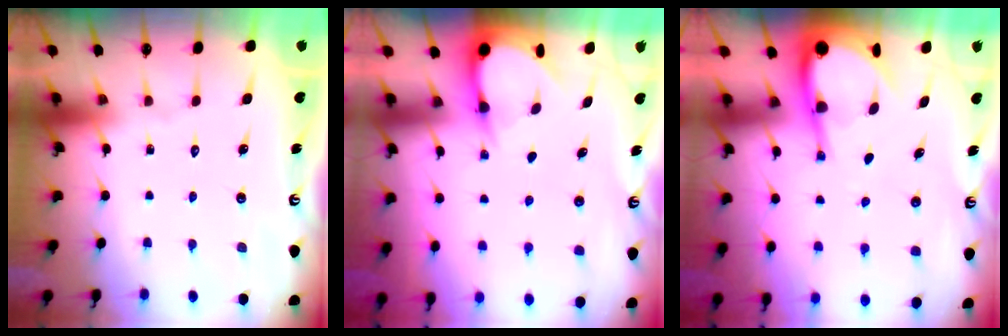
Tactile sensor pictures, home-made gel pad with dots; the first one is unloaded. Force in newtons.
{"total": 3.5, "press": 3.5, "slide": 0.4}
{"total": 6.6, "press": 6.6, "slide": 0.8}